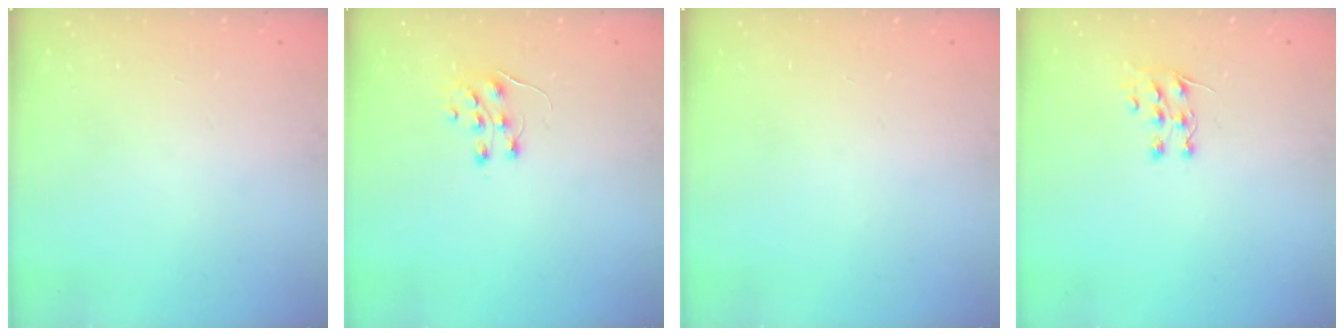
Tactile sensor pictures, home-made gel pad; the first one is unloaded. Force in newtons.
{"total": 7.1, "press": 7.1, "slide": 0.6}
{"total": 0.0}
{"total": 5.9, "press": 5.9, "slide": 0.5}